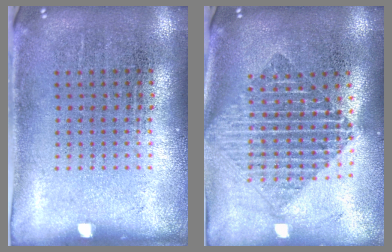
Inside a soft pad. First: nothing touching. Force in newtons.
{"total": 1.8, "press": 1.5, "slide": 1.1}